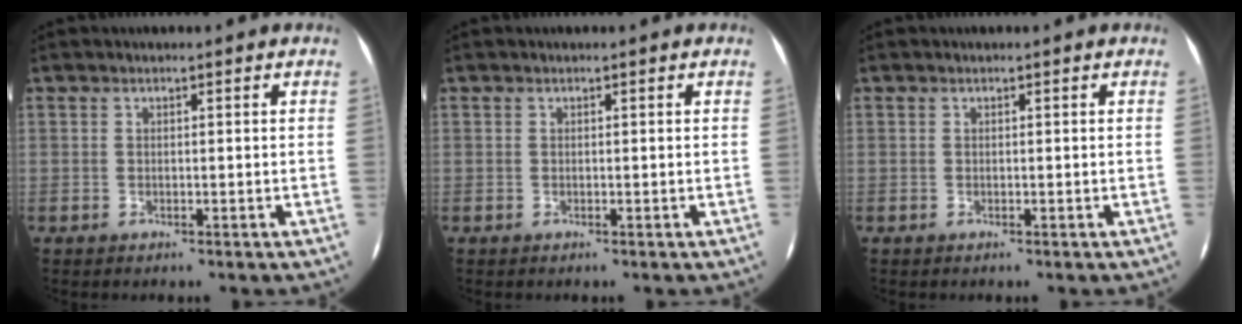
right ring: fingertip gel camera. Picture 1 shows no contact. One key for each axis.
{"total": 0.0}
{"total": 0.0}